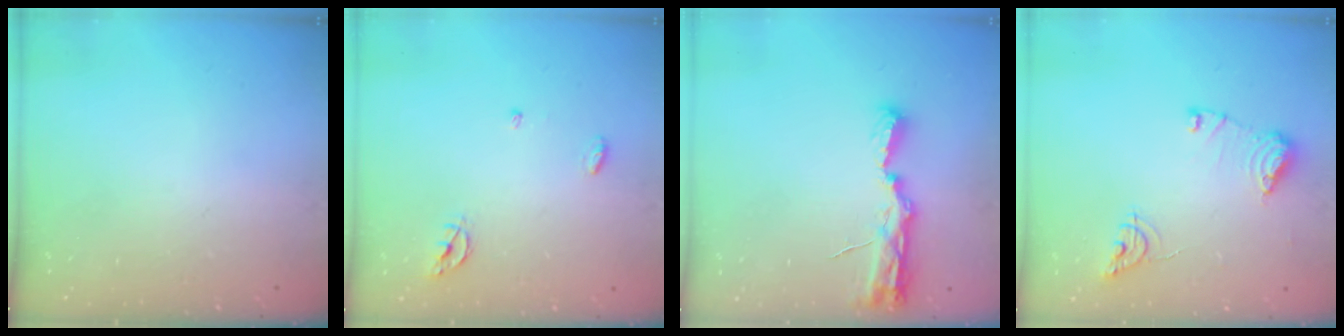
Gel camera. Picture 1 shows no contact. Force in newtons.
{"total": 4.2, "press": 4.2, "slide": 0.3}
{"total": 8.1, "press": 8.1, "slide": 0.8}
{"total": 10.2, "press": 10.2, "slide": 0.6}